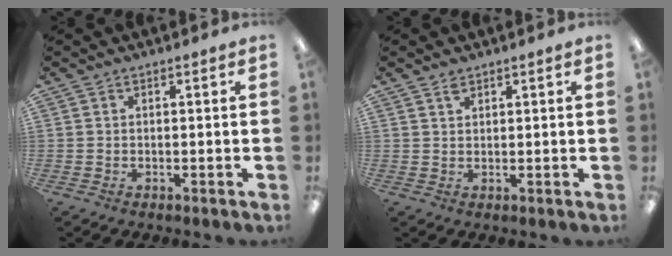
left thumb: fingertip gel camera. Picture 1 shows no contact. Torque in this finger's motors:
{"motor_torque": [0.08, 0.16, 0.22, 0.23, -0.01]}